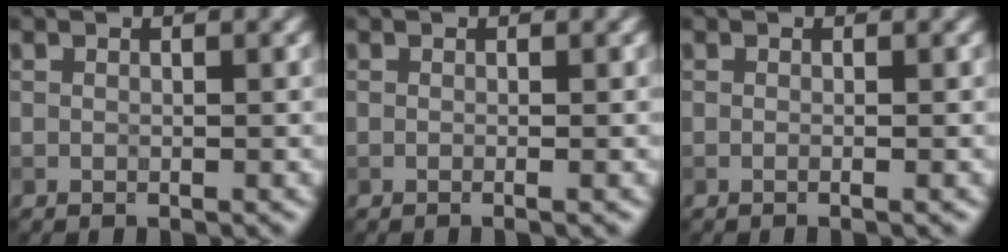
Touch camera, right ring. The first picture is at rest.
{"total": 1.0, "force": [0.0, 0.4, 0.9], "torque": [-0.004, -0.011, -0.011]}
{"total": 1.1, "force": [-0.1, 0.4, 1.0], "torque": [-0.005, -0.009, -0.011]}